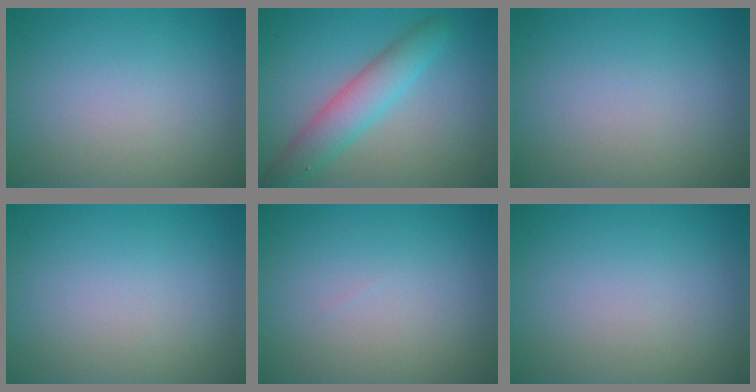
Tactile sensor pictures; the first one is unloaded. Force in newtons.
{"total": 4.5, "press": 4.5, "slide": 0.1}
{"total": 0.0}
{"total": 0.0}
{"total": 0.0}
{"total": 0.0}